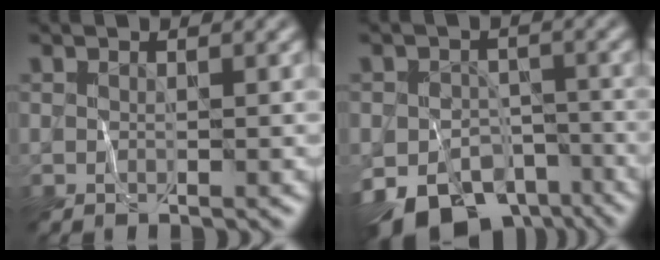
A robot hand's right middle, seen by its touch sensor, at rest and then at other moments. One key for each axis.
{"total": 11.4, "fx": -7.6, "fy": 6.6, "fz": 5.5, "tx": -0.086, "ty": -0.027, "tz": -0.118}